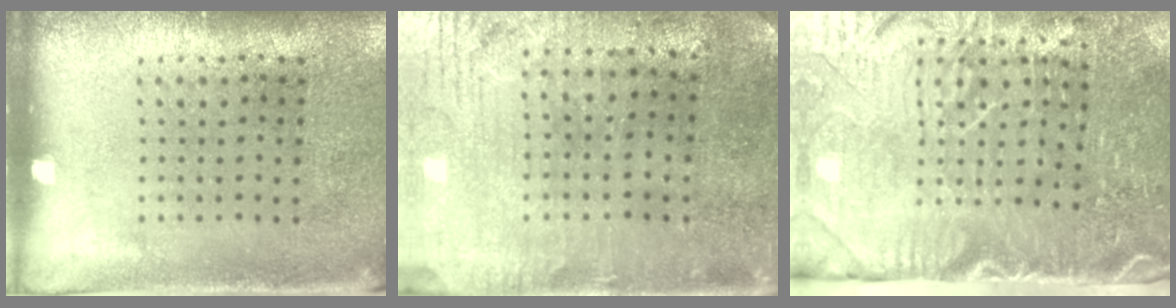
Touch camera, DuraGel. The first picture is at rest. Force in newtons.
{"total": 0.9, "press": 0.7, "slide": 0.6}
{"total": 5.1, "press": 4.3, "slide": 2.7}